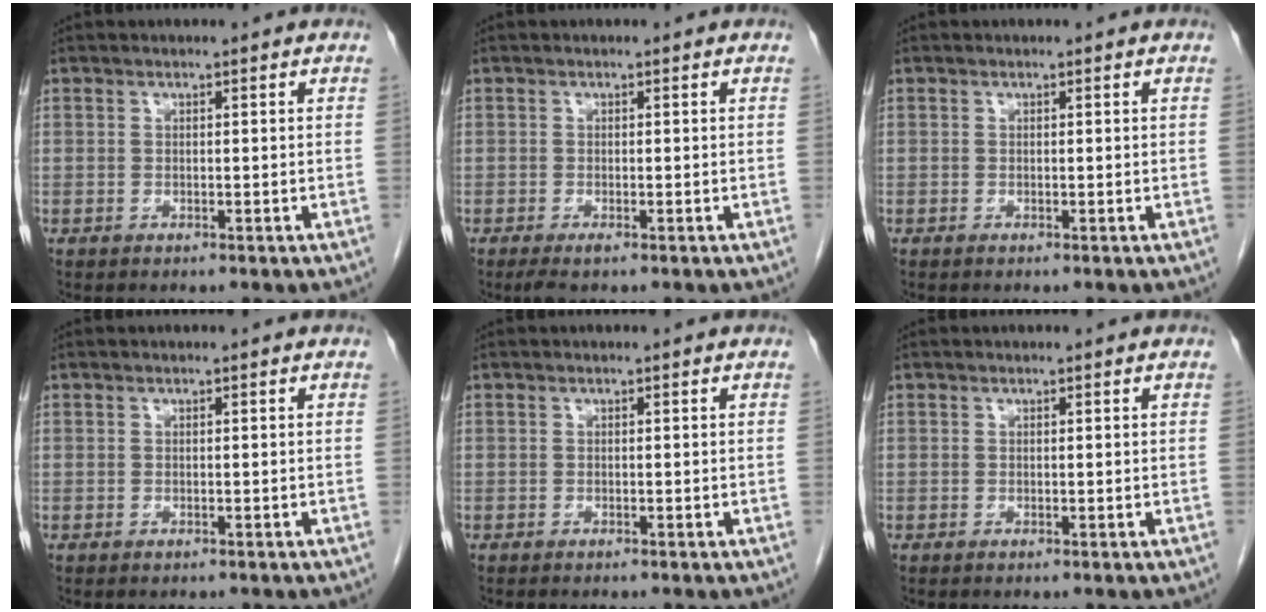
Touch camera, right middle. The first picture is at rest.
{"total": 1.6, "force": [-1.1, 0.3, 1.2], "torque": [-0.024, -0.005, -0.017]}
{"total": 0.0}
{"total": 0.0}
{"total": 0.8, "force": [-0.8, 0.0, 0.4], "torque": [-0.008, -0.002, -0.010]}
{"total": 0.0}